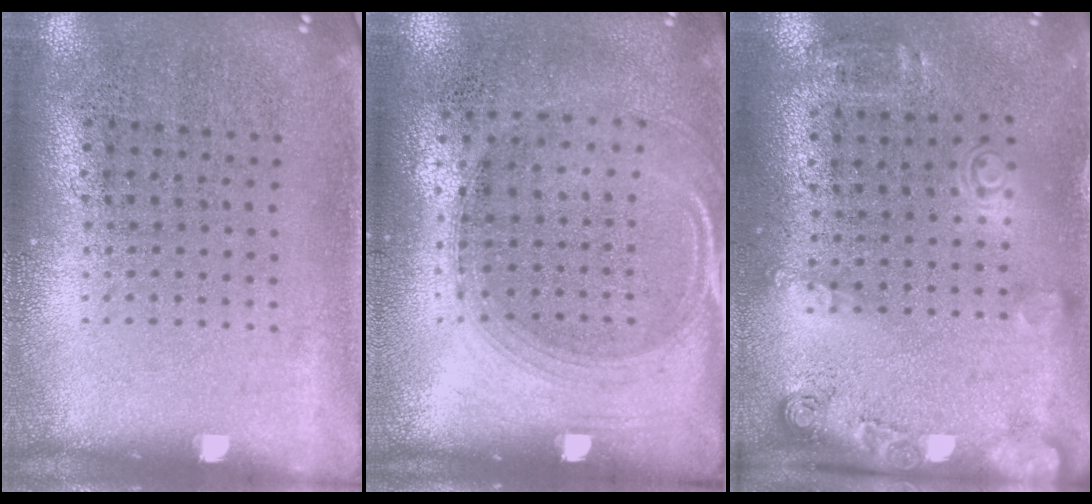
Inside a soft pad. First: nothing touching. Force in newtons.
{"total": 1.5, "press": 1.3, "slide": 0.7}
{"total": 2.0, "press": 1.2, "slide": 1.5}